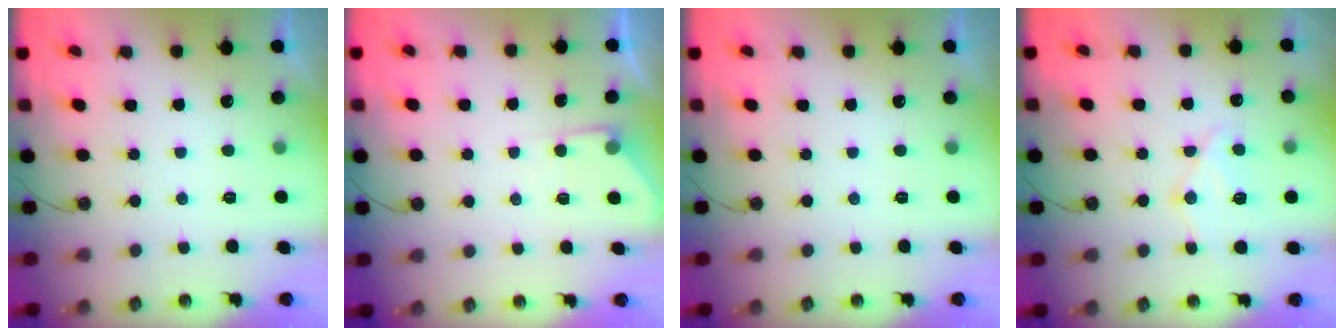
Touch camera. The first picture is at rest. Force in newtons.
{"total": 4.0, "press": 4.0, "slide": 0.4}
{"total": 0.0}
{"total": 11.5, "press": 11.5, "slide": 0.7}